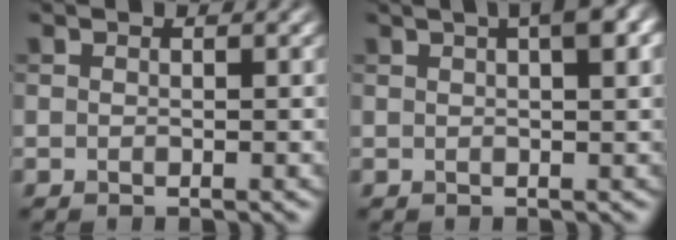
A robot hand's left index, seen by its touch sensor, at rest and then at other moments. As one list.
[{"total": 5.2, "force": [2.2, 1.7, 4.3], "torque": [-0.035, 0.016, 0.016]}]